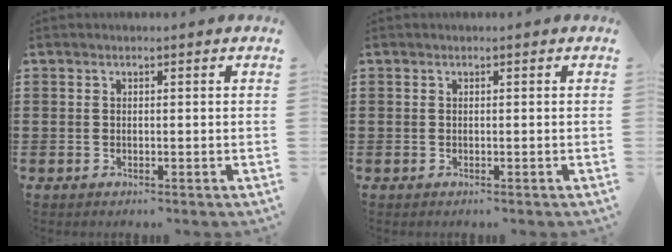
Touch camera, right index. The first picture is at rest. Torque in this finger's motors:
{"motor_torque": [0.16, -0.07, 0.00, 0.00]}